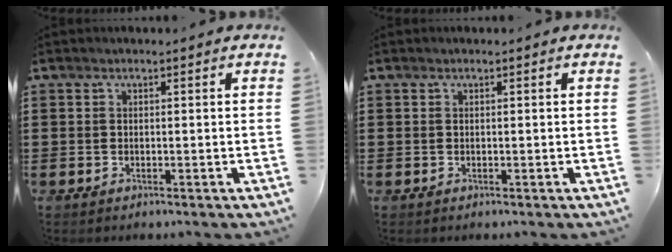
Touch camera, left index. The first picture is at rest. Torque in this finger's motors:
{"motor_torque": [1.10, 1.04, -0.14, -0.05]}